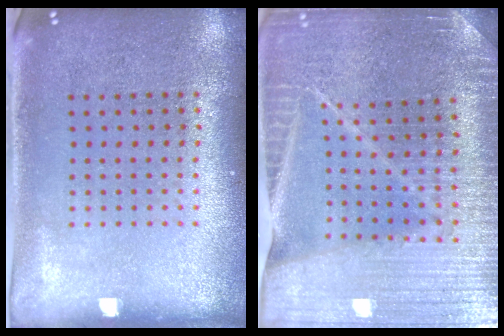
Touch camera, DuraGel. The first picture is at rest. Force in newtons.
{"total": 3.6, "press": 3.5, "slide": 0.7}